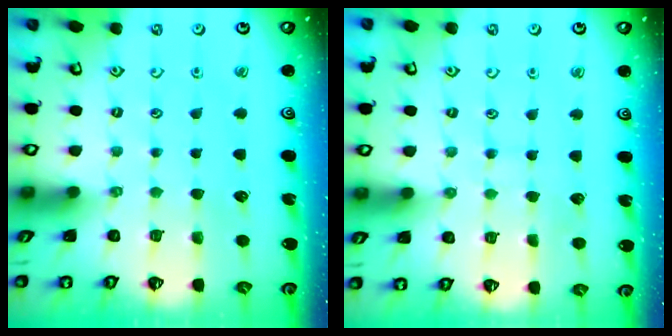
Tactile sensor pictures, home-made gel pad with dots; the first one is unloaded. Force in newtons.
{"total": 4.9, "press": 4.9, "slide": 0.4}